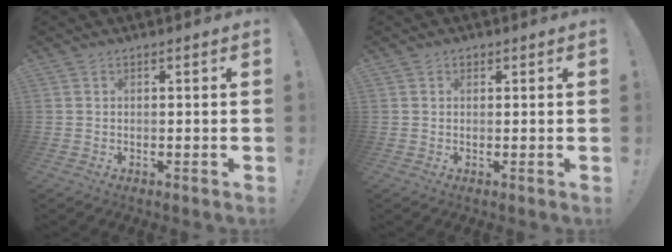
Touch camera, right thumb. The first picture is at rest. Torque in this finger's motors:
{"motor_torque": [0.03, 0.18, 0.05, -0.10, 0.00]}